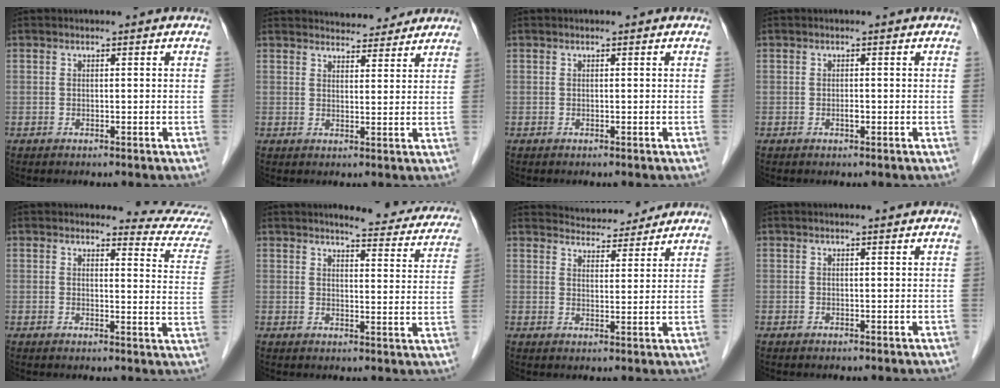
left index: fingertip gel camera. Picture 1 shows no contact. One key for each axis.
{"total": 7.9, "fx": 7.5, "fy": 1.8, "fz": 1.5, "tx": -0.012, "ty": 0.009, "tz": 0.089}
{"total": 0.0}
{"total": 0.6, "fx": -0.3, "fy": 0.2, "fz": 0.5, "tx": -0.011, "ty": -0.001, "tz": -0.006}
{"total": 8.4, "fx": 8.4, "fy": -0.4, "fz": -0.3, "tx": 0.004, "ty": -0.080, "tz": 0.073}
{"total": 14.4, "fx": 13.2, "fy": 2.8, "fz": 5.0, "tx": -0.030, "ty": -0.035, "tz": 0.129}
{"total": 8.8, "fx": 8.5, "fy": 1.8, "fz": 1.5, "tx": -0.021, "ty": 0.009, "tz": 0.115}
{"total": 0.9, "fx": 0.7, "fy": 0.0, "fz": 0.4, "tx": -0.008, "ty": 0.005, "tz": 0.013}